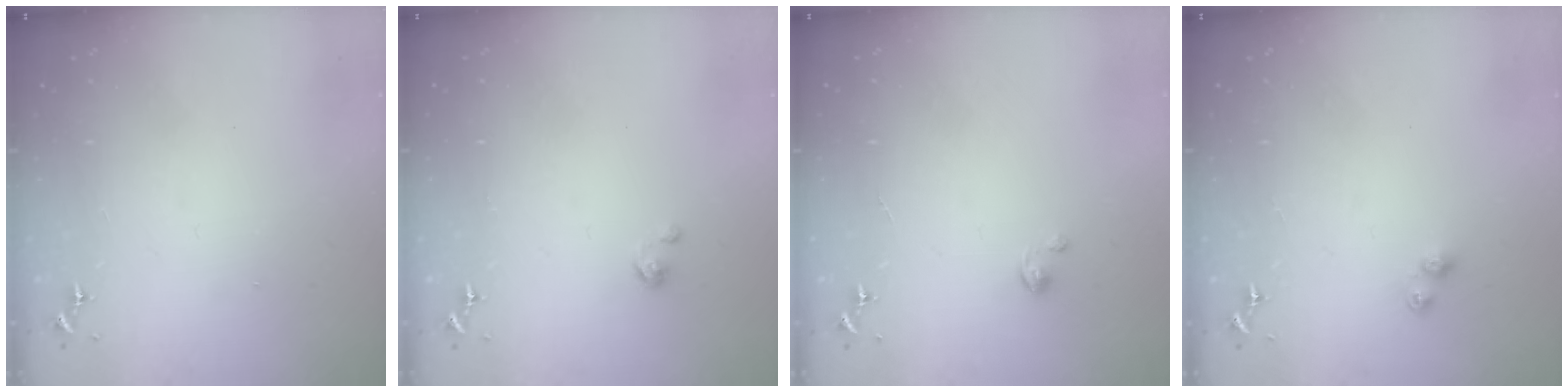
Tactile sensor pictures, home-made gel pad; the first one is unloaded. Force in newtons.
{"total": 2.2, "press": 2.2, "slide": 0.2}
{"total": 1.1, "press": 1.1, "slide": 0.3}
{"total": 3.8, "press": 3.8, "slide": 0.4}